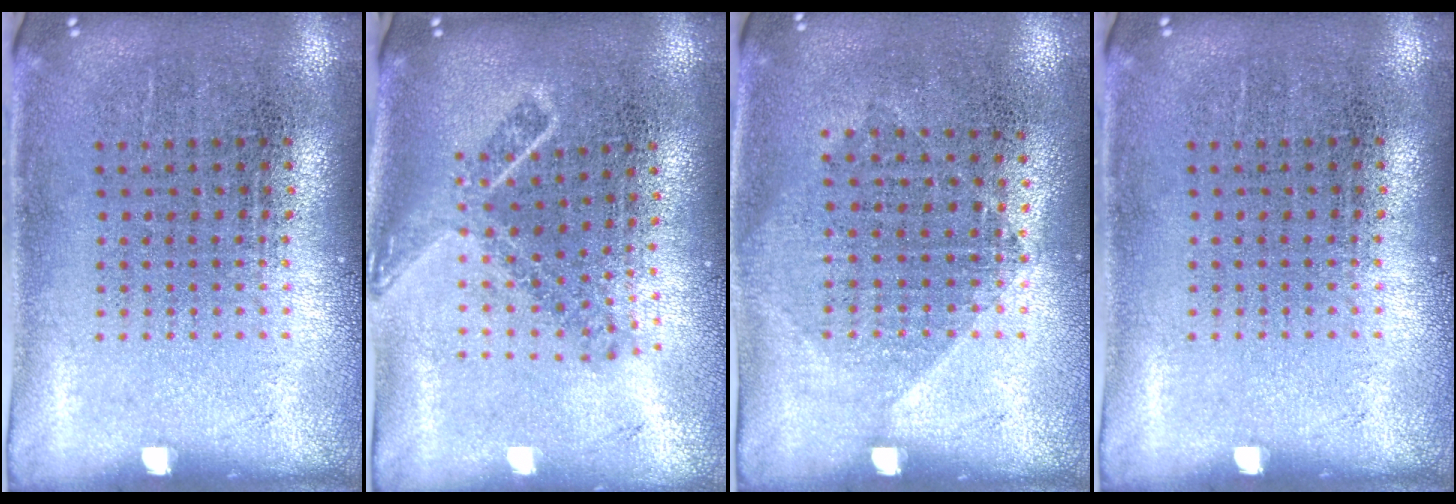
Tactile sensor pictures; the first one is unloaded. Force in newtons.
{"total": 1.8, "press": 1.4, "slide": 1.2}
{"total": 1.0, "press": 0.9, "slide": 0.5}
{"total": 0.0}